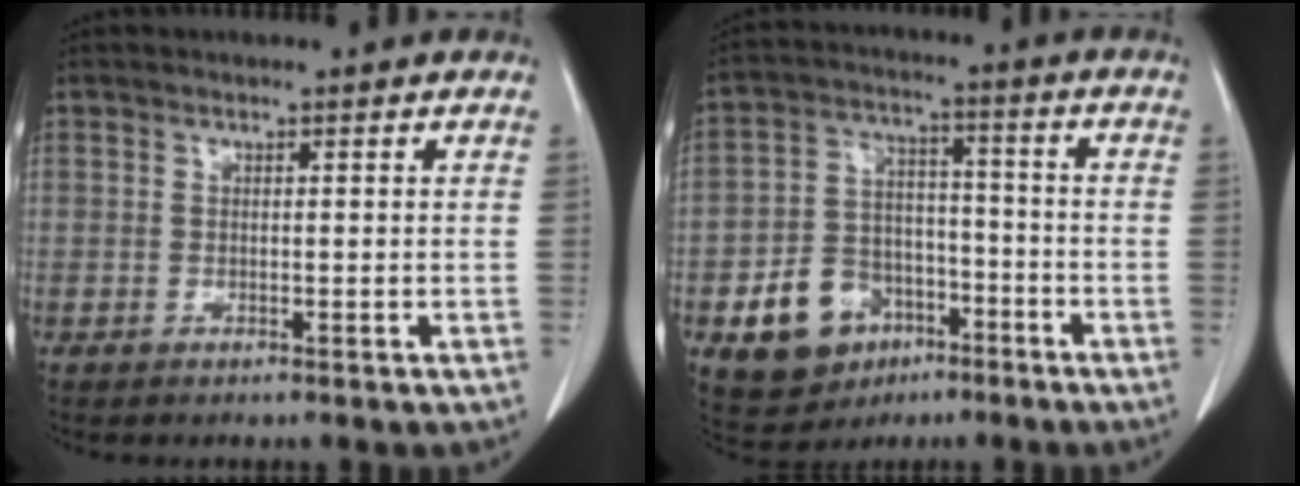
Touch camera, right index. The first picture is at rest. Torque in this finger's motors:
{"motor_torque": [0.77, -0.59, 0.14, 0.02]}